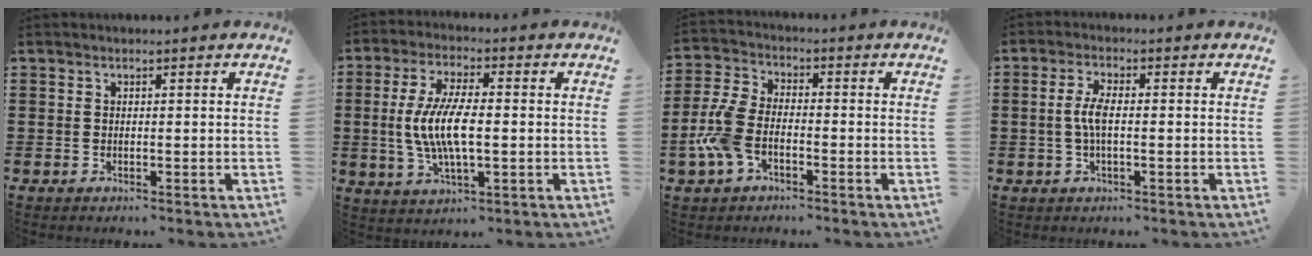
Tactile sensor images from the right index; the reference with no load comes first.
{"total": 8.8, "force": [-0.6, 3.0, 8.3], "torque": [-0.181, -0.008, -0.018]}
{"total": 7.2, "force": [-2.8, 4.0, 5.3], "torque": [-0.141, 0.001, -0.061]}
{"total": 3.9, "force": [-0.3, 1.2, 3.7], "torque": [-0.082, -0.003, -0.012]}